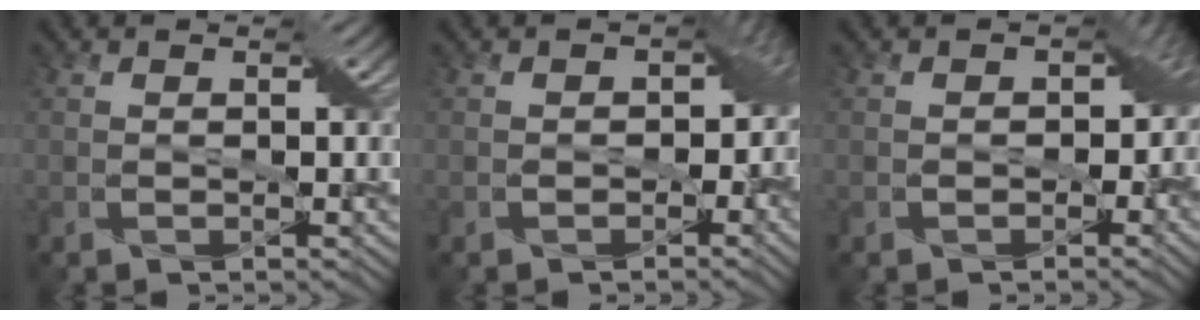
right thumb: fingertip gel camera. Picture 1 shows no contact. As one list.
[{"total": 4.7, "force": [-0.9, 3.8, 2.7], "torque": [-0.026, -0.011, -0.014]}, {"total": 4.2, "force": [-0.8, 3.4, 2.4], "torque": [-0.026, -0.010, -0.014]}]